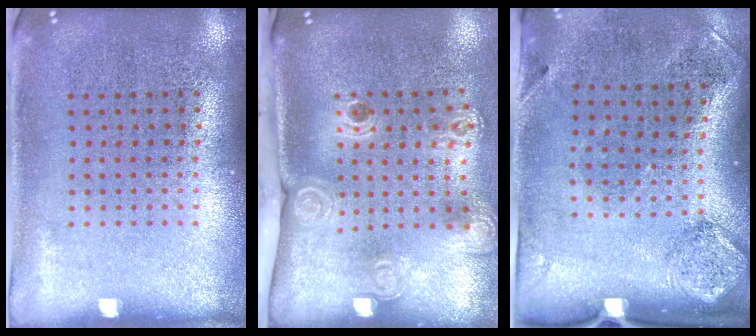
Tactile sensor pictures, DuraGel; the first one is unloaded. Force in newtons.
{"total": 2.3, "press": 1.6, "slide": 1.6}
{"total": 1.9, "press": 1.1, "slide": 1.6}